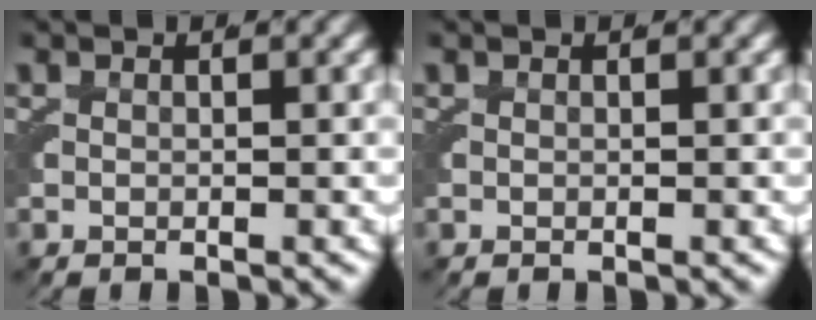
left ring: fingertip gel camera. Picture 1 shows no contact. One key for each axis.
{"total": 0.0}